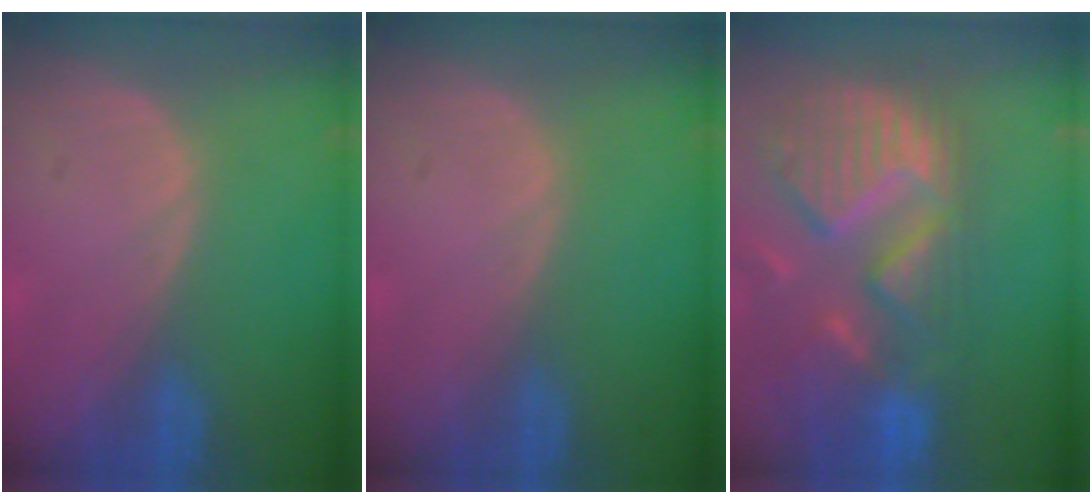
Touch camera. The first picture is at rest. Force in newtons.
{"total": 0.0}
{"total": 13.7, "press": 11.6, "slide": 7.3}